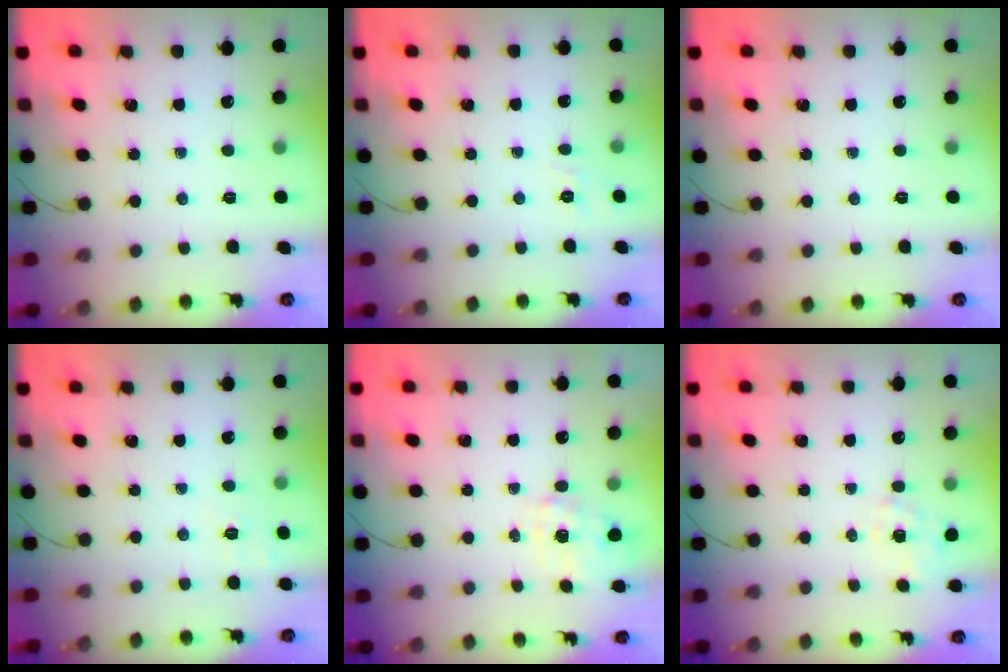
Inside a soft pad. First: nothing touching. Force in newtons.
{"total": 1.8, "press": 1.2, "slide": 1.4}
{"total": 0.0}
{"total": 7.2, "press": 6.9, "slide": 1.8}
{"total": 1.2, "press": 1.1, "slide": 0.5}
{"total": 1.5, "press": 1.1, "slide": 1.0}